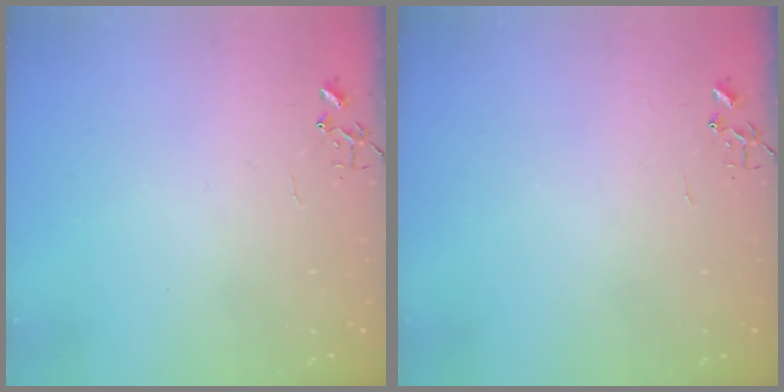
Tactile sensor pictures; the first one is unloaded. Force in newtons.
{"total": 0.0}